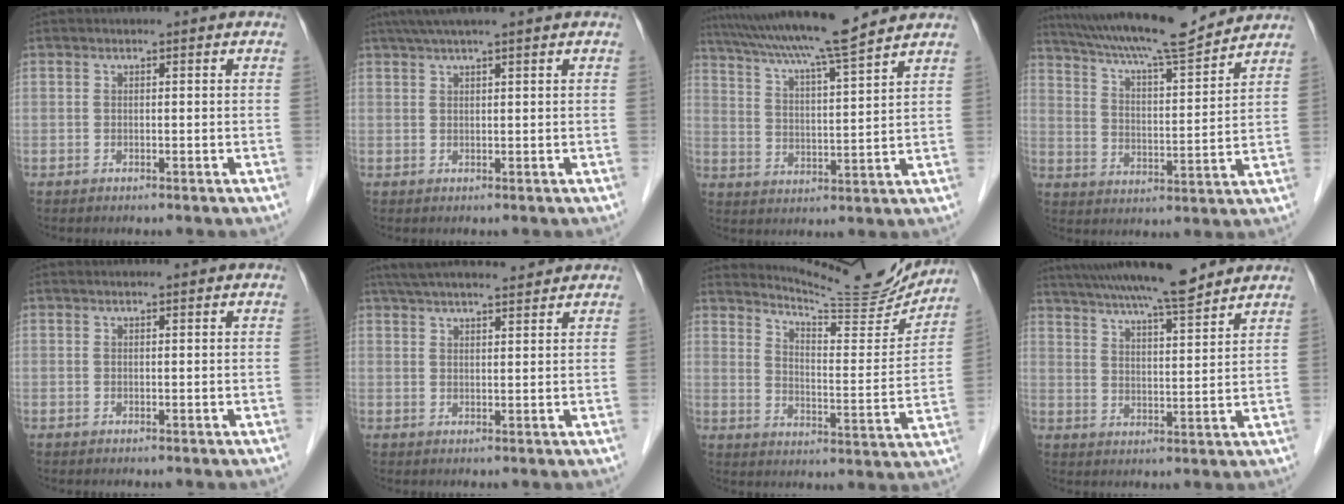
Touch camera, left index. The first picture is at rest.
{"total": 5.3, "force": [4.2, -0.6, 3.3], "torque": [-0.053, 0.034, 0.072]}
{"total": 15.2, "force": [13.2, -0.7, 7.5], "torque": [-0.135, 0.011, 0.204]}
{"total": 16.9, "force": [15.3, 1.1, 7.2], "torque": [-0.129, 0.009, 0.236]}
{"total": 0.6, "force": [0.5, 0.0, 0.3], "torque": [-0.005, 0.008, 0.009]}
{"total": 12.5, "force": [11.1, 1.7, 5.6], "torque": [-0.091, 0.034, 0.164]}
{"total": 14.5, "force": [14.3, 0.6, 2.3], "torque": [-0.041, -0.054, 0.191]}
{"total": 15.9, "force": [14.0, 0.7, 7.5], "torque": [-0.128, 0.018, 0.213]}